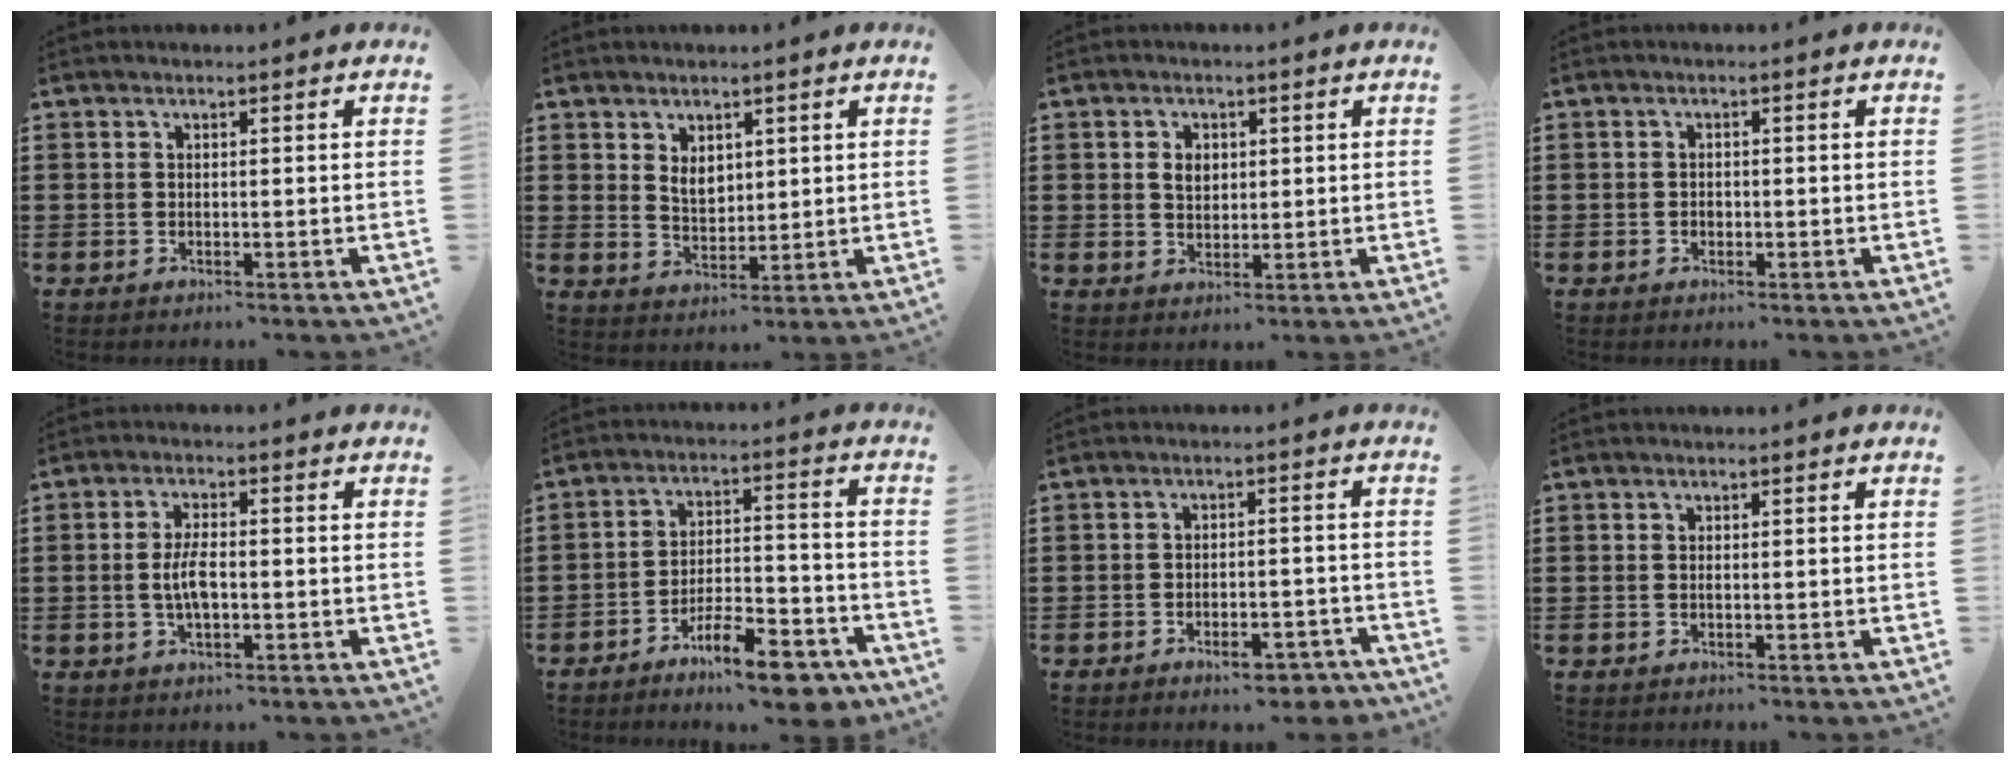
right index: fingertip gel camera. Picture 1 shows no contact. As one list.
[{"total": 3.5, "force": [1.8, 2.3, 2.0], "torque": [-0.038, 0.005, 0.030]}, {"total": 2.8, "force": [0.6, 2.1, 1.8], "torque": [-0.040, 0.010, 0.009]}, {"total": 0.8, "force": [-0.3, 0.7, 0.3], "torque": [-0.008, 0.002, -0.006]}, {"total": 4.6, "force": [-0.6, 1.6, 4.3], "torque": [-0.093, -0.004, -0.016]}, {"total": 10.5, "force": [-8.0, 2.2, 6.3], "torque": [-0.104, 0.026, -0.147]}, {"total": 4.9, "force": [-3.9, 1.2, 2.7], "torque": [-0.039, 0.004, -0.069]}, {"total": 0.0}]